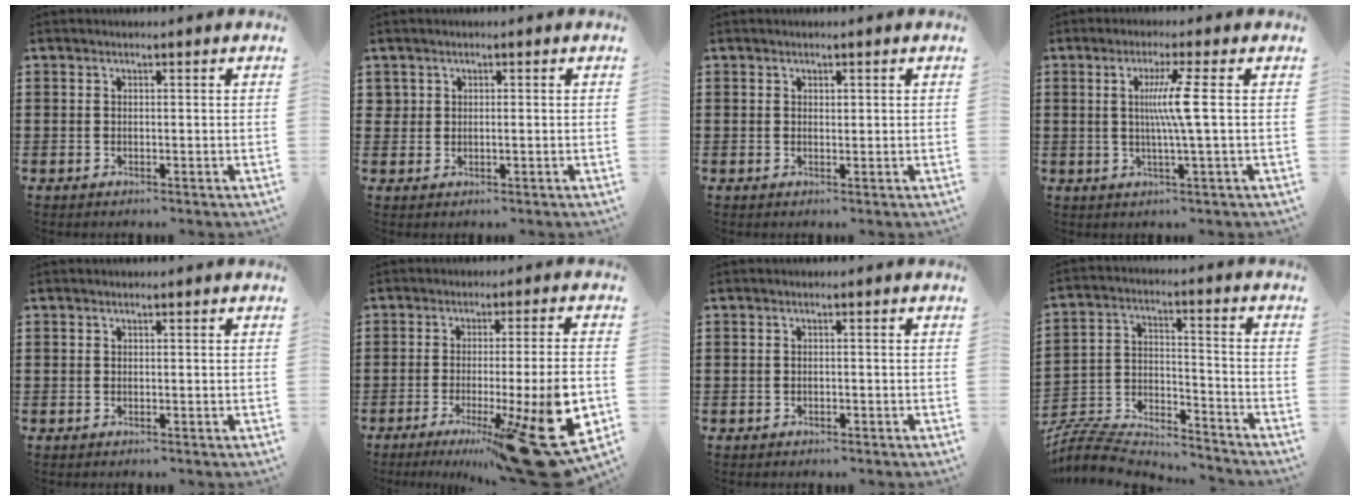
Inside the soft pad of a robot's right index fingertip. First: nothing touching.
{"total": 0.9, "force": [0.1, 0.5, 0.7], "torque": [-0.015, 0.002, 0.001]}
{"total": 0.6, "force": [0.4, 0.4, 0.2], "torque": [-0.004, 0.002, 0.007]}
{"total": 6.4, "force": [0.5, -1.1, 6.3], "torque": [-0.117, -0.007, 0.000]}
{"total": 0.0}
{"total": 15.7, "force": [-6.1, 1.5, 14.4], "torque": [-0.193, -0.013, -0.088]}
{"total": 0.5, "force": [-0.4, 0.3, 0.1], "torque": [-0.005, -0.001, -0.009]}
{"total": 7.0, "force": [-7.0, 0.5, 0.8], "torque": [-0.041, -0.004, -0.146]}